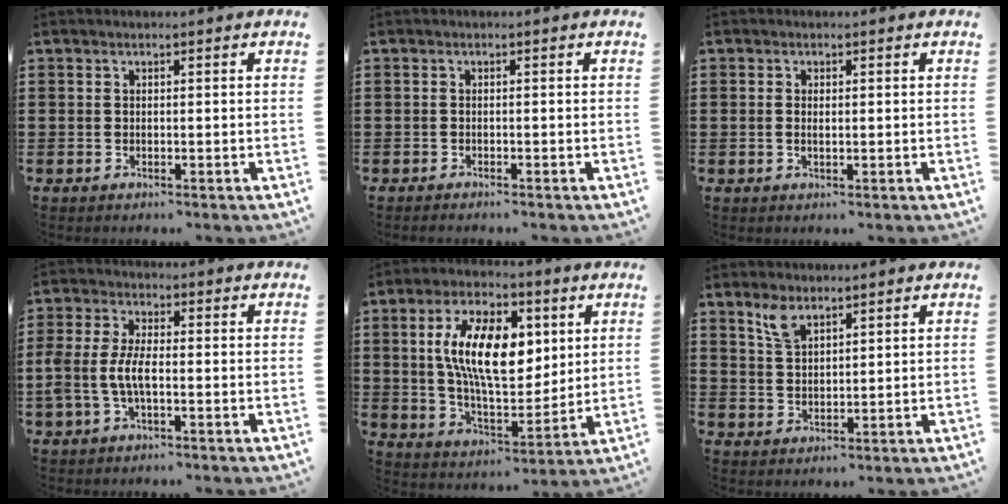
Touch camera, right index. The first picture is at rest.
{"total": 0.7, "force": [-0.7, 0.0, 0.0], "torque": [-0.001, -0.003, -0.015]}
{"total": 1.1, "force": [0.0, 0.5, 1.0], "torque": [-0.021, 0.002, -0.001]}
{"total": 5.3, "force": [-1.3, 2.4, 4.6], "torque": [-0.124, -0.008, -0.037]}
{"total": 14.1, "force": [3.7, 6.9, 11.8], "torque": [-0.218, 0.015, 0.067]}
{"total": 4.1, "force": [2.9, 1.7, 2.3], "torque": [-0.054, 0.002, 0.054]}